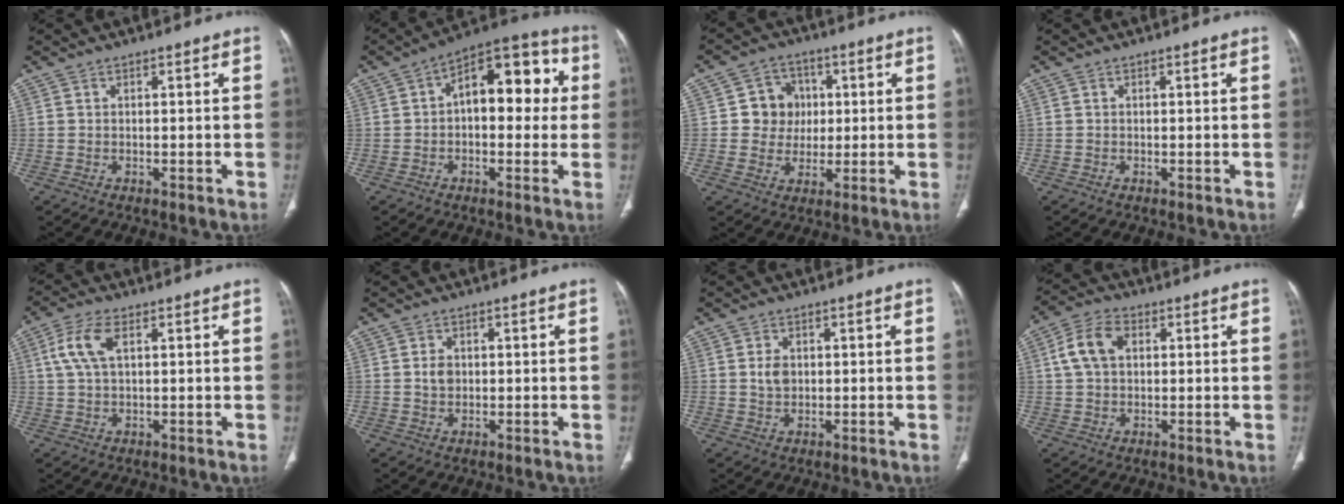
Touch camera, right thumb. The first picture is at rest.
{"total": 15.4, "force": [1.8, 8.4, 12.7], "torque": [-0.131, 0.043, 0.018]}
{"total": 8.1, "force": [1.0, 7.6, 2.5], "torque": [0.010, 0.010, 0.013]}
{"total": 0.0}
{"total": 6.6, "force": [2.1, 3.2, 5.4], "torque": [-0.127, 0.012, 0.042]}
{"total": 2.6, "force": [0.2, 2.0, 1.6], "torque": [-0.021, 0.001, 0.005]}
{"total": 3.0, "force": [0.4, 2.2, 2.0], "torque": [-0.028, 0.000, 0.010]}
{"total": 7.8, "force": [1.8, 5.2, 5.4], "torque": [-0.105, 0.017, 0.030]}